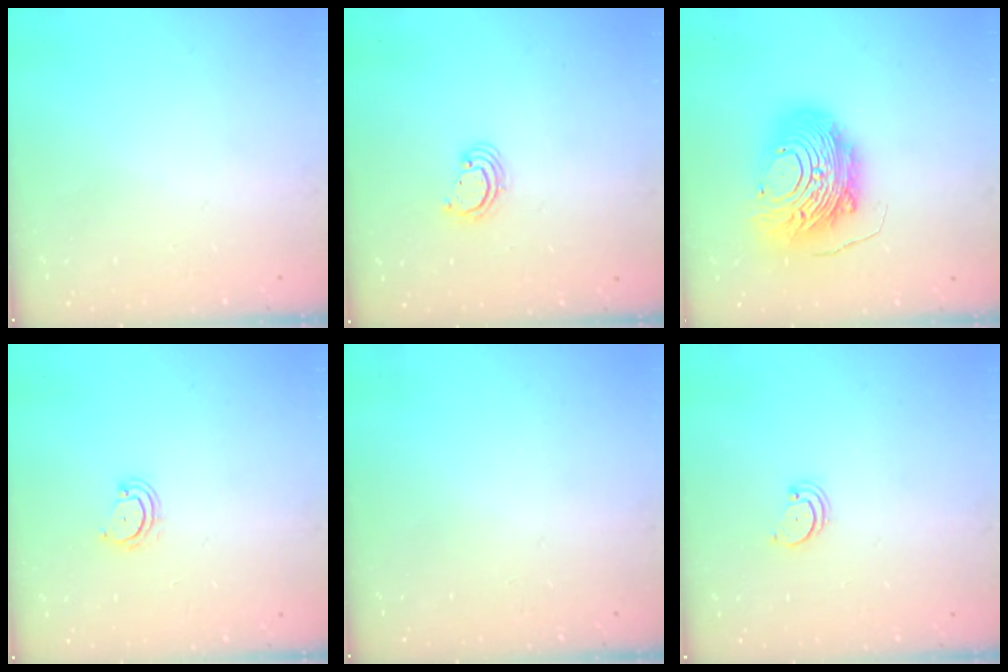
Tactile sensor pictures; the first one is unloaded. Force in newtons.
{"total": 2.8, "press": 2.8, "slide": 0.2}
{"total": 17.9, "press": 17.9, "slide": 1.5}
{"total": 3.9, "press": 3.9, "slide": 0.3}
{"total": 0.0}
{"total": 2.2, "press": 2.2, "slide": 0.2}